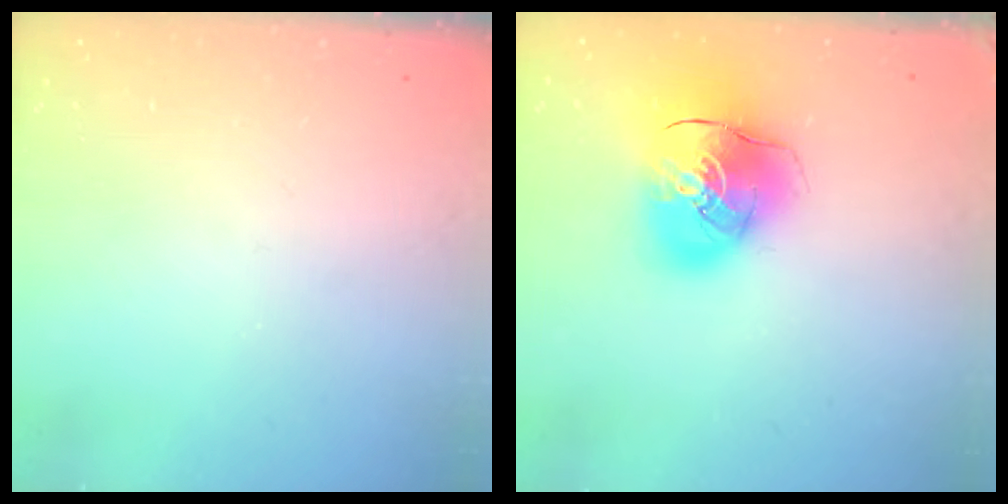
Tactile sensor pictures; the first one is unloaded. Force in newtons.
{"total": 15.9, "press": 15.6, "slide": 2.7}